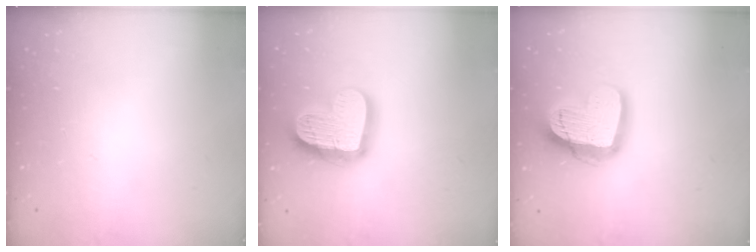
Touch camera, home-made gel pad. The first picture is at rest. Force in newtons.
{"total": 20.5, "press": 20.4, "slide": 1.5}
{"total": 18.4, "press": 18.3, "slide": 1.6}